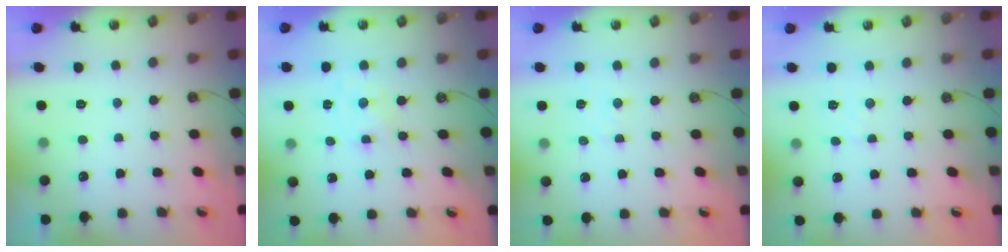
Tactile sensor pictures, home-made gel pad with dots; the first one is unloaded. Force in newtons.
{"total": 1.5, "press": 1.4, "slide": 0.3}
{"total": 3.5, "press": 3.4, "slide": 0.4}
{"total": 3.7, "press": 3.6, "slide": 0.6}